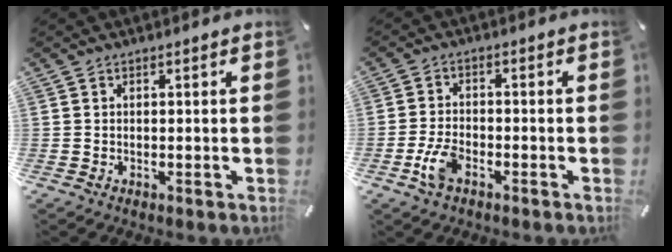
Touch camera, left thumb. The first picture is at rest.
{"total": 6.1, "force": [-2.9, 3.2, 4.3], "torque": [-0.107, 0.002, -0.059]}